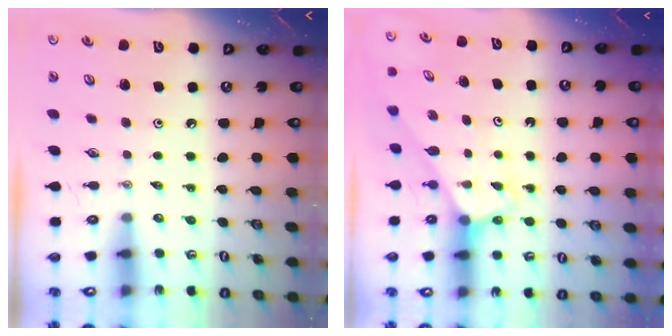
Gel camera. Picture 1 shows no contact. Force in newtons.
{"total": 3.1, "press": 3.1, "slide": 0.2}